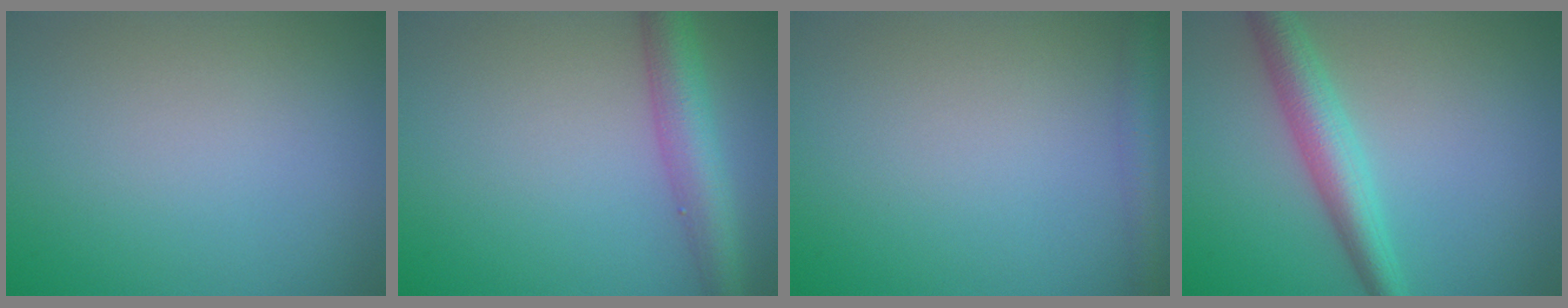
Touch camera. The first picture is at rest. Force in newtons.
{"total": 4.6, "press": 4.6, "slide": 0.1}
{"total": 1.8, "press": 1.8, "slide": 0.1}
{"total": 4.4, "press": 4.4, "slide": 0.1}